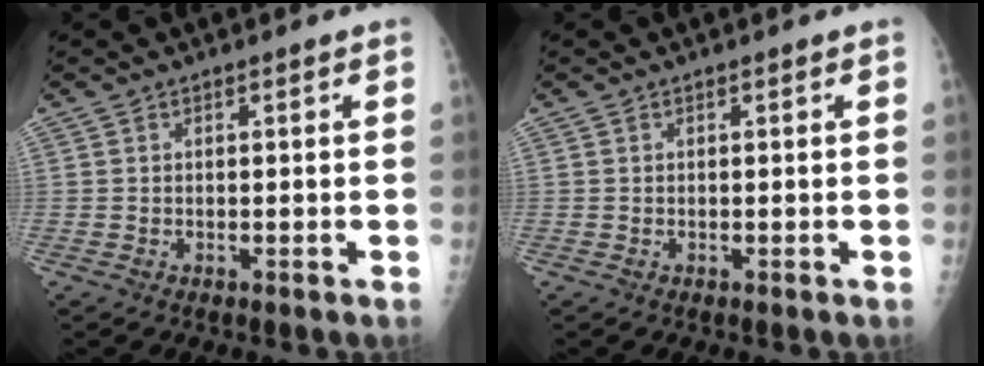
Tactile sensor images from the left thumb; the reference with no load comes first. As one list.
[{"total": 0.0}]